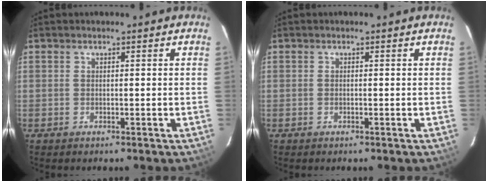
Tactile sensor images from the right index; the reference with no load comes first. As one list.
[{"total": 0.0}]